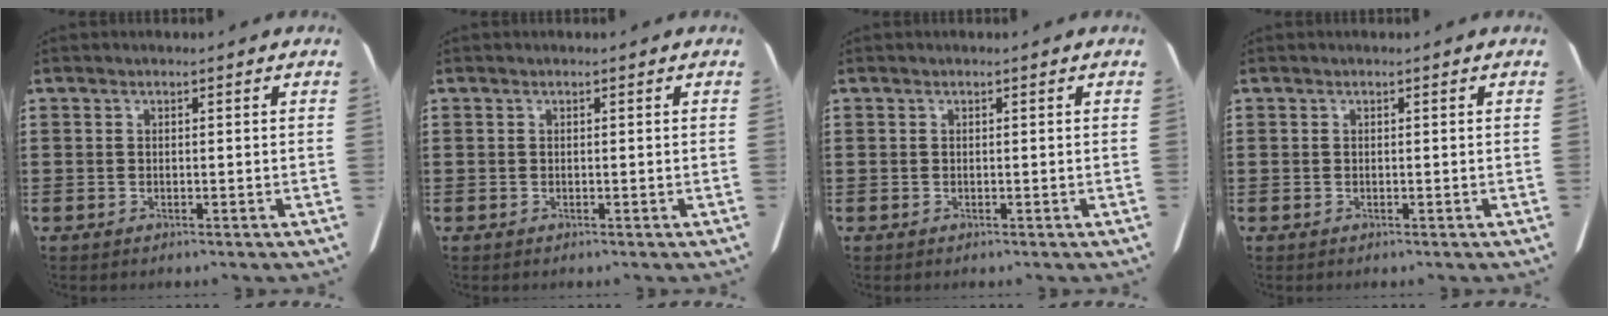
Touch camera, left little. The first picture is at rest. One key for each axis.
{"total": 0.0}
{"total": 0.0}
{"total": 0.0}